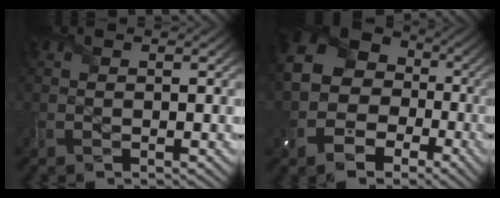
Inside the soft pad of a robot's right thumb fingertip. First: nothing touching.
{"total": 13.4, "force": [-2.8, 11.1, 6.9], "torque": [-0.150, -0.036, -0.049]}